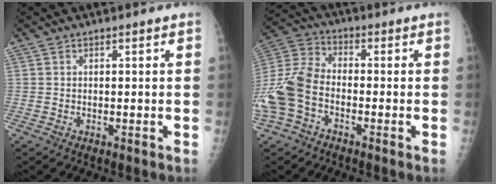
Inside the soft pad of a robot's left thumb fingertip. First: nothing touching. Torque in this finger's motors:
{"motor_torque": [0.11, 0.38, 0.76, 0.01, 0.28]}